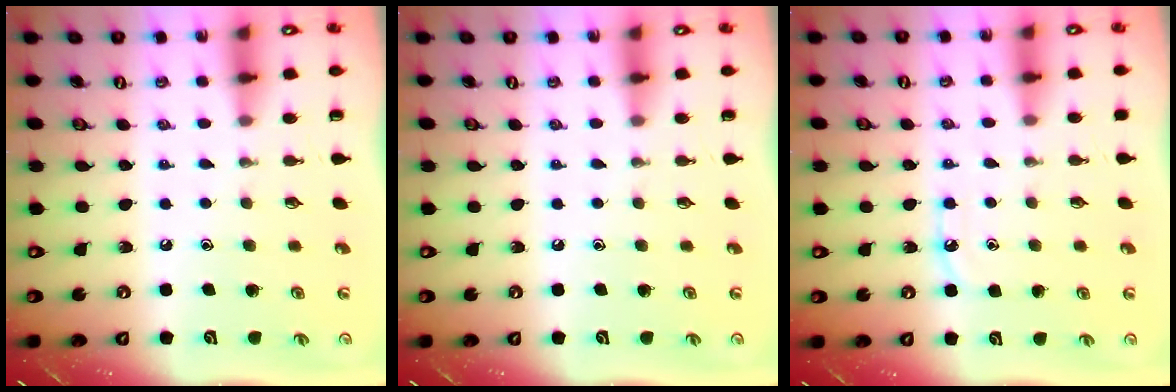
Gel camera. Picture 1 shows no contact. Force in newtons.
{"total": 0.0}
{"total": 5.5, "press": 5.4, "slide": 0.7}